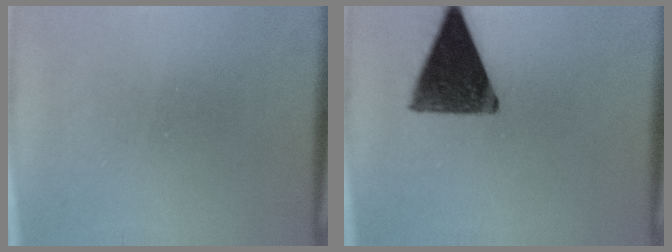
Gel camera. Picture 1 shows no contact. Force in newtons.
{"total": 12.9}